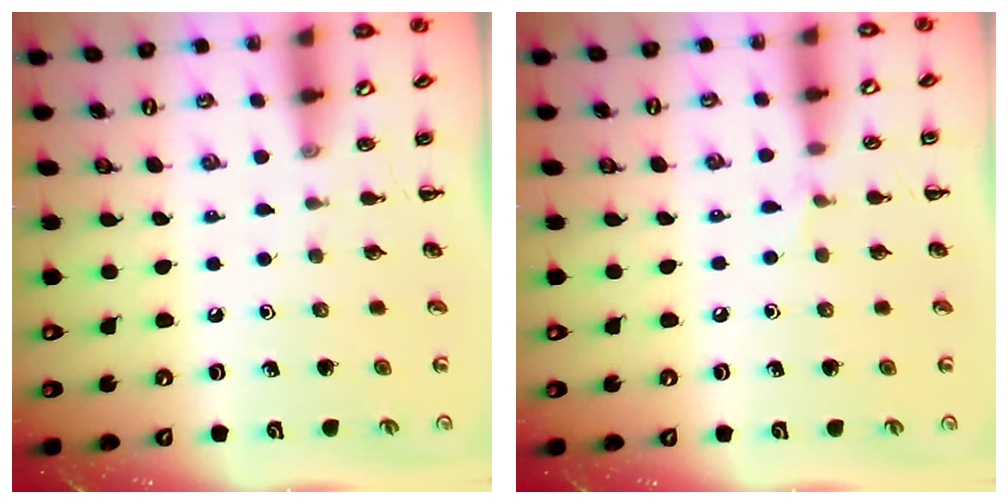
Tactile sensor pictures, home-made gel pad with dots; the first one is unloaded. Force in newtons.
{"total": 3.5, "press": 3.4, "slide": 1.1}